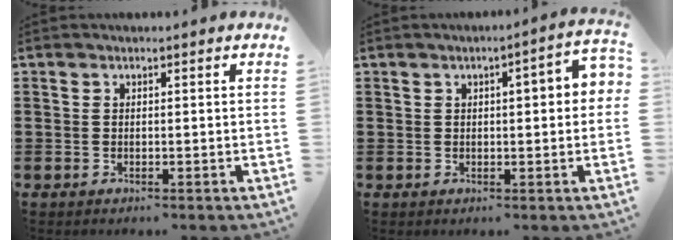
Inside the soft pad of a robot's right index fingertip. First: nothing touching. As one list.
[{"total": 3.1, "force": [0.3, 0.6, 3.0], "torque": [-0.046, 0.001, 0.001]}]